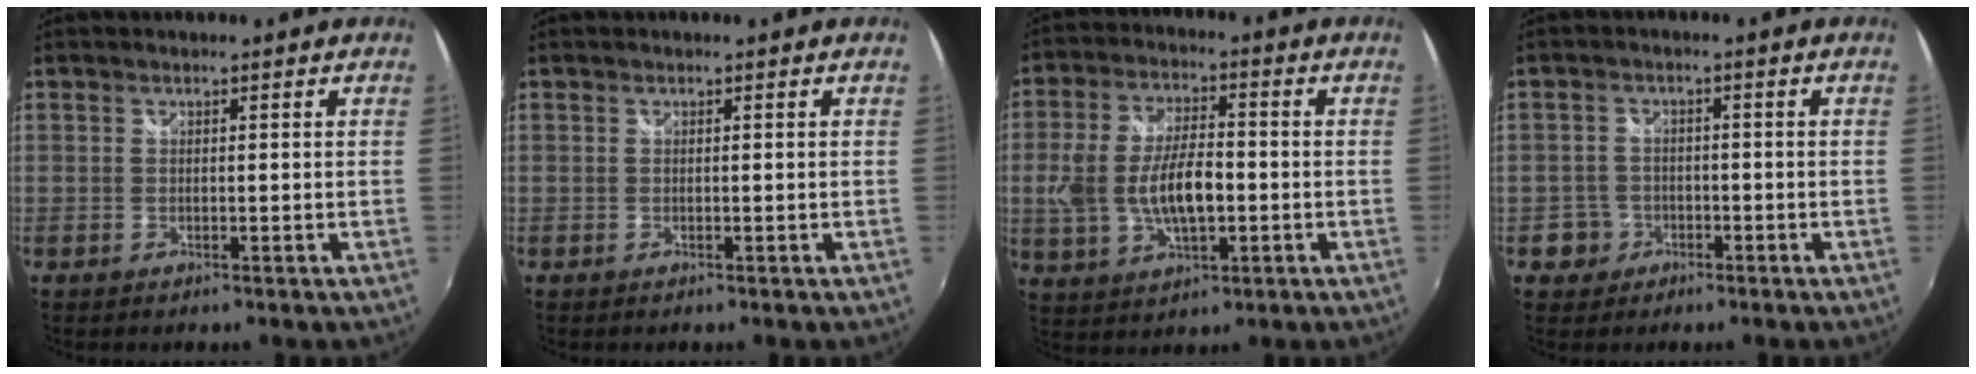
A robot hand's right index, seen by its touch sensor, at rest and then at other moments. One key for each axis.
{"total": 0.0}
{"total": 12.1, "fx": -1.7, "fy": 5.7, "fz": 10.5, "tx": -0.212, "ty": -0.002, "tz": -0.024}
{"total": 4.3, "fx": -1.8, "fy": 4.0, "fz": 0.1, "tx": -0.010, "ty": 0.019, "tz": -0.030}